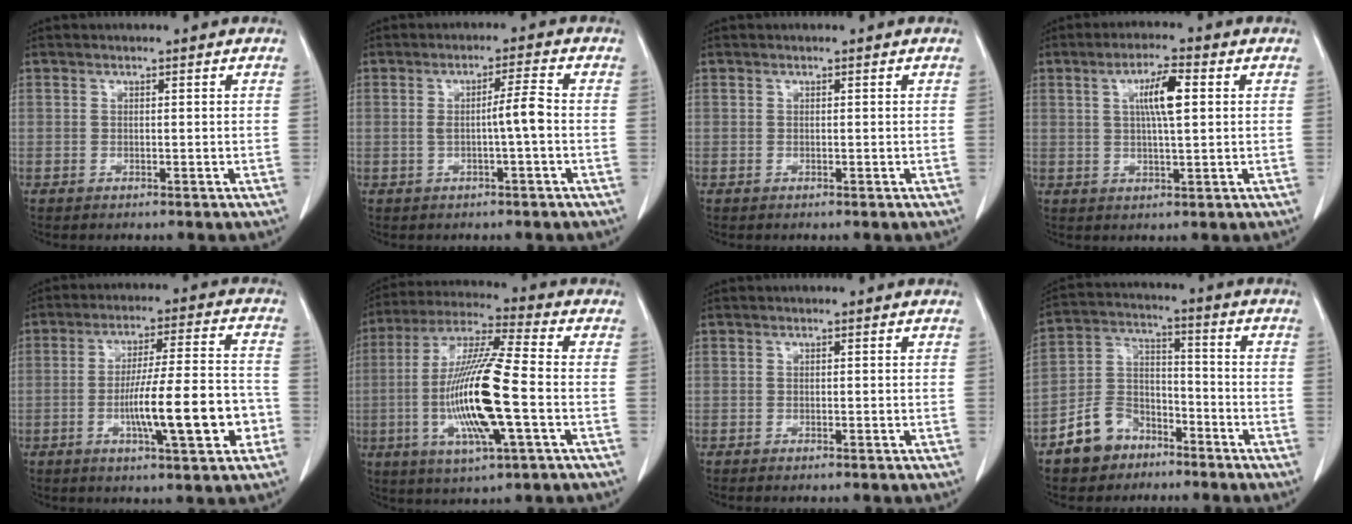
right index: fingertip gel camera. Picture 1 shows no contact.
{"total": 3.8, "force": [-0.5, -0.3, 3.8], "torque": [-0.063, 0.004, -0.008]}
{"total": 0.0}
{"total": 6.2, "force": [1.5, 0.8, 5.9], "torque": [-0.107, 0.006, 0.027]}
{"total": 13.4, "force": [-3.9, 1.6, 12.7], "torque": [-0.208, 0.008, -0.059]}
{"total": 16.4, "force": [-3.2, 1.4, 16.0], "torque": [-0.323, -0.010, -0.061]}
{"total": 0.7, "force": [-0.5, 0.0, 0.4], "torque": [-0.013, -0.002, -0.007]}
{"total": 9.1, "force": [-6.1, 6.1, 2.9], "torque": [-0.065, 0.019, -0.112]}